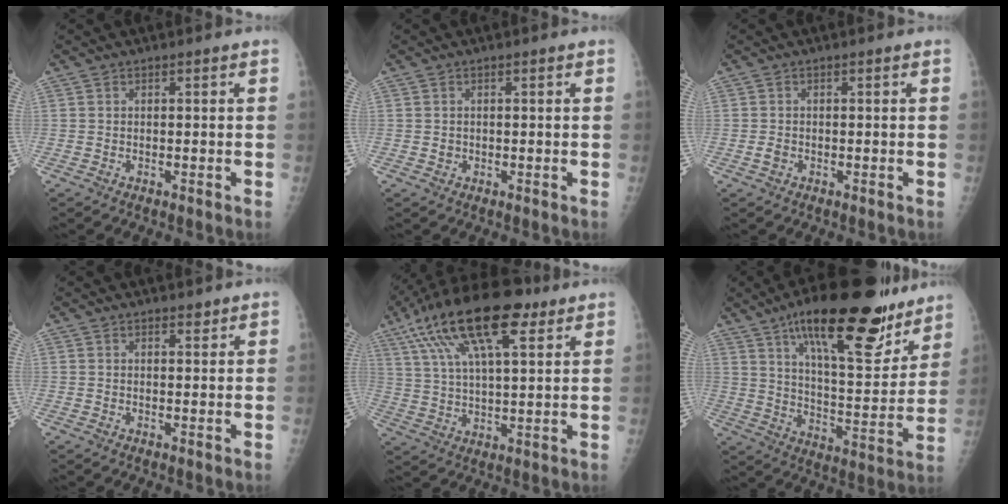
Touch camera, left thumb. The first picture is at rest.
{"total": 0.8, "force": [-0.1, 0.8, 0.2], "torque": [-0.001, 0.001, 0.001]}
{"total": 1.4, "force": [-0.5, 1.1, 0.7], "torque": [-0.012, 0.002, -0.008]}
{"total": 1.3, "force": [1.1, 0.5, 0.5], "torque": [-0.001, -0.007, 0.015]}
{"total": 20.2, "force": [10.5, 7.5, 15.6], "torque": [-0.278, 0.000, 0.183]}
{"total": 24.8, "force": [16.4, 8.2, 16.7], "torque": [-0.209, -0.066, 0.256]}